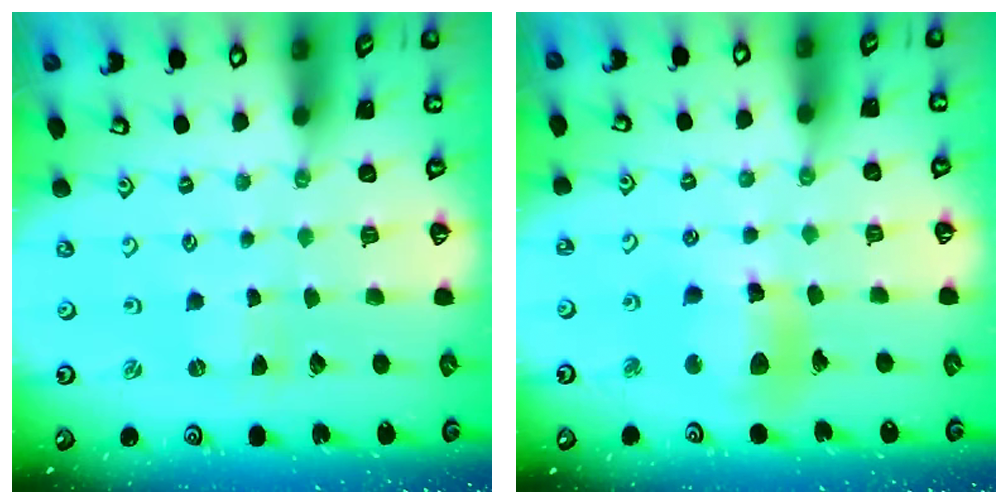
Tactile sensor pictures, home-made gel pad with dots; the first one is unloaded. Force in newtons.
{"total": 11.5, "press": 11.4, "slide": 1.2}